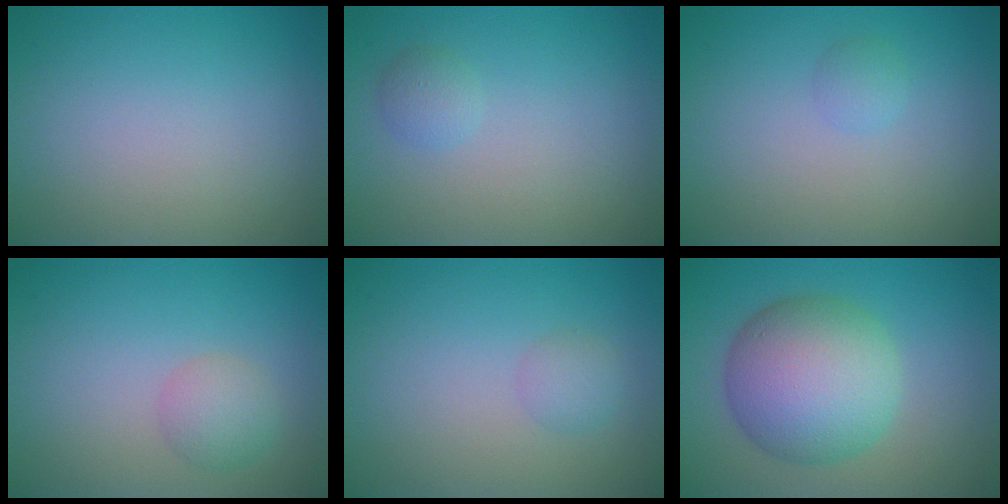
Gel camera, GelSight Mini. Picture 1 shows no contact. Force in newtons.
{"total": 1.2, "press": 1.2, "slide": 0.1}
{"total": 0.9, "press": 0.8, "slide": 0.1}
{"total": 2.1, "press": 2.1, "slide": 0.1}
{"total": 1.4, "press": 1.4, "slide": 0.0}
{"total": 9.2, "press": 9.2, "slide": 0.2}